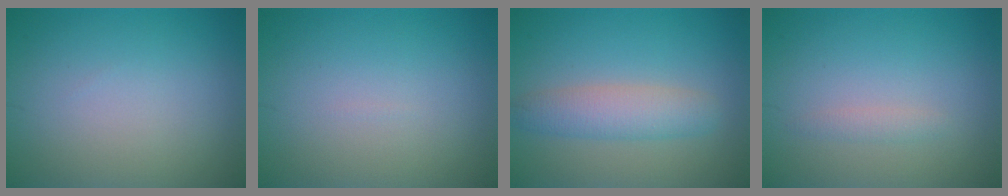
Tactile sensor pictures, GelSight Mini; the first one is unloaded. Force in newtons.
{"total": 0.0}
{"total": 3.5, "press": 3.5, "slide": 0.1}
{"total": 0.9, "press": 0.9, "slide": 0.1}